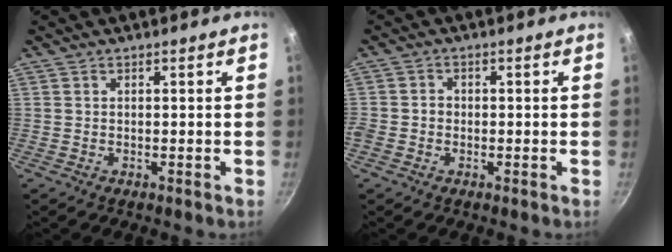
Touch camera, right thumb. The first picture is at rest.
{"total": 2.4, "force": [-0.7, 2.1, 0.8], "torque": [-0.011, 0.010, -0.018]}